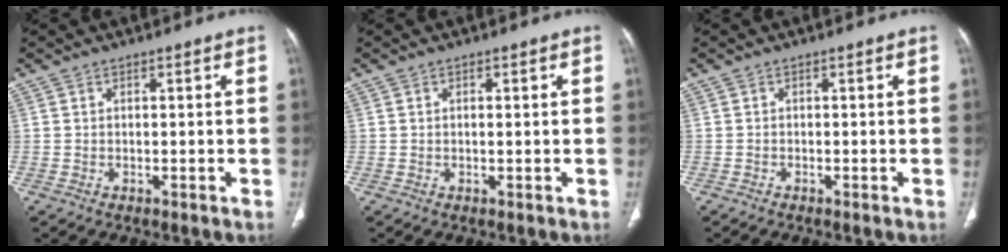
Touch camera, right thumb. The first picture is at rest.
{"total": 0.9, "force": [0.2, 0.2, 0.8], "torque": [-0.019, 0.001, 0.004]}
{"total": 0.0}